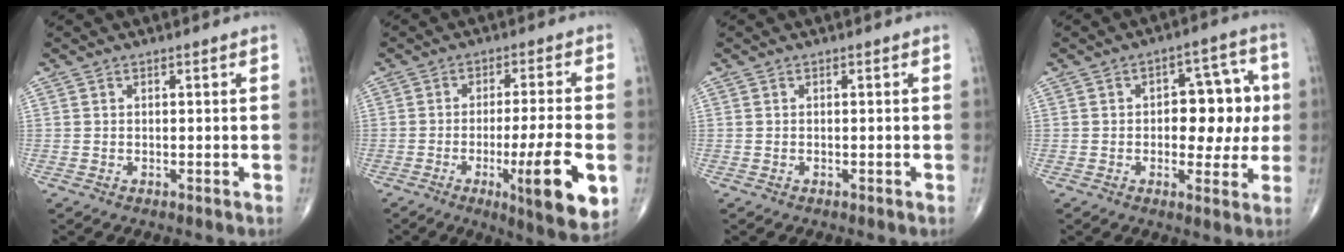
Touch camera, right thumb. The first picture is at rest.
{"total": 13.3, "force": [-4.0, 1.6, 12.6], "torque": [-0.190, -0.009, -0.058]}
{"total": 0.0}
{"total": 11.0, "force": [0.3, 6.5, 8.8], "torque": [-0.063, 0.021, 0.006]}